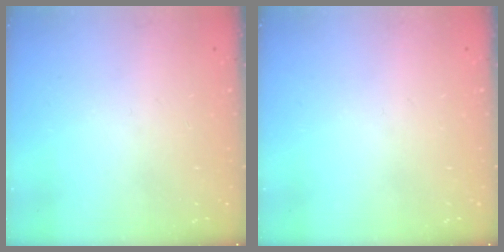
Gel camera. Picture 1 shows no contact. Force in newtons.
{"total": 0.0}